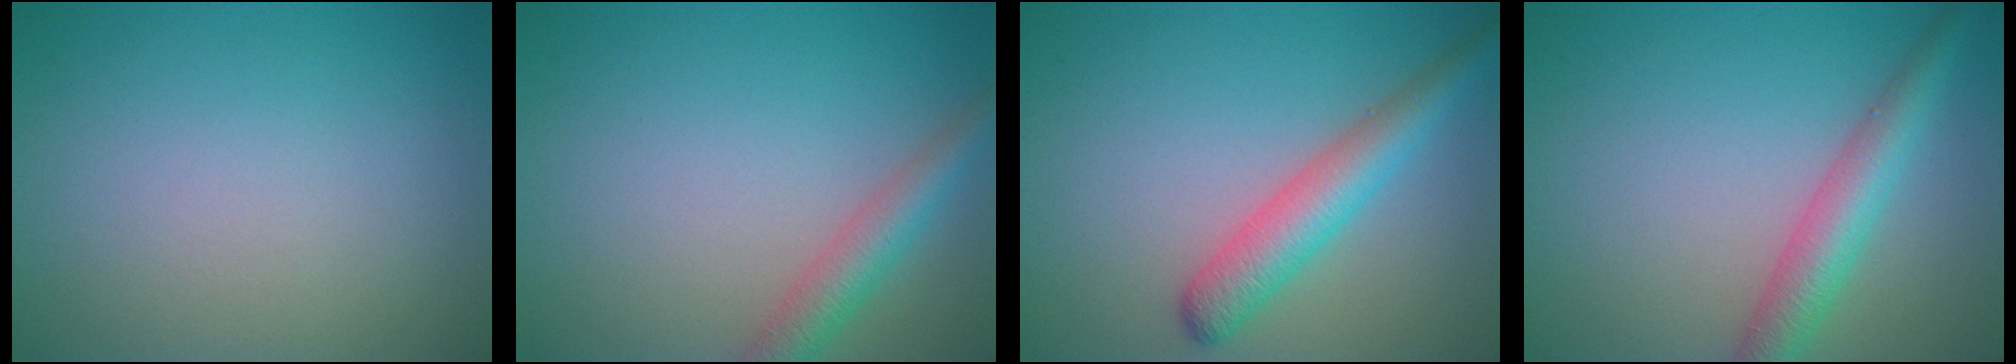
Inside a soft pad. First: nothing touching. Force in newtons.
{"total": 3.3, "press": 3.3, "slide": 0.1}
{"total": 4.4, "press": 4.4, "slide": 0.1}
{"total": 4.2, "press": 4.2, "slide": 0.1}